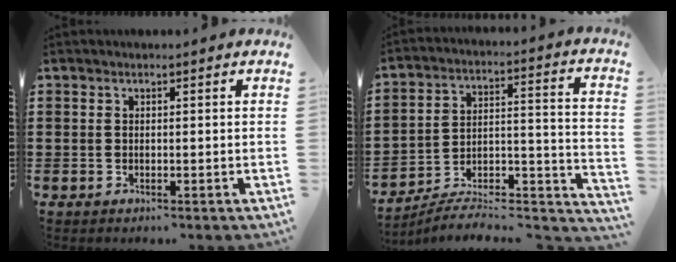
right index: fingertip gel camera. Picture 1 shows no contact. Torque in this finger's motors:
{"motor_torque": [-1.18, -0.47, -1.05, -0.21]}